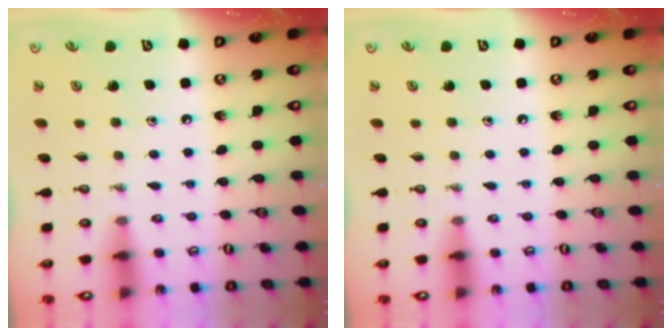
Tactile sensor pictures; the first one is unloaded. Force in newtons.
{"total": 0.0}